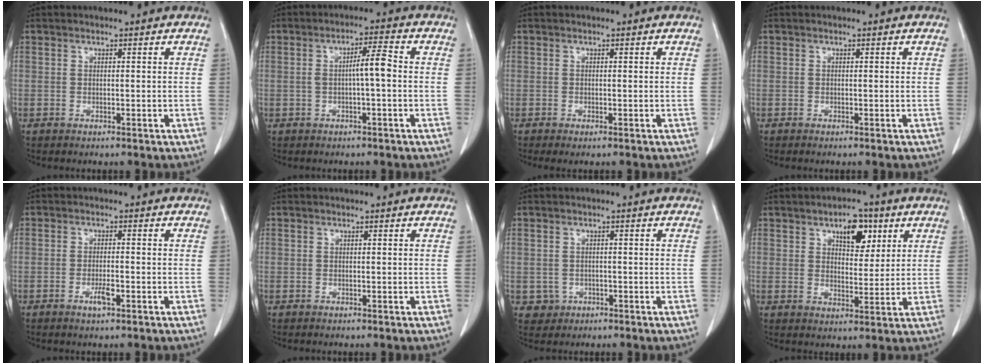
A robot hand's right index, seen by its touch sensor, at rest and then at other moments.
{"total": 4.3, "force": [-0.2, 0.4, 4.3], "torque": [-0.073, 0.011, -0.004]}
{"total": 1.0, "force": [-0.4, 0.2, 0.9], "torque": [-0.014, -0.002, -0.007]}
{"total": 0.0}
{"total": 2.5, "force": [-1.2, 0.5, 2.2], "torque": [-0.039, -0.001, -0.019]}
{"total": 0.0}
{"total": 2.6, "force": [-0.7, 2.4, 0.2], "torque": [0.003, 0.007, -0.007]}
{"total": 6.8, "force": [3.5, 3.3, 4.8], "torque": [-0.069, 0.007, 0.054]}